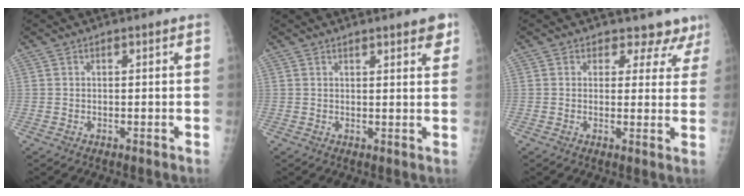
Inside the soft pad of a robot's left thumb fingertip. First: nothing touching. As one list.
[{"total": 4.6, "force": [3.0, 1.0, 3.3], "torque": [-0.030, -0.011, 0.034]}, {"total": 6.5, "force": [5.4, 3.5, 0.2], "torque": [0.039, -0.028, 0.044]}]